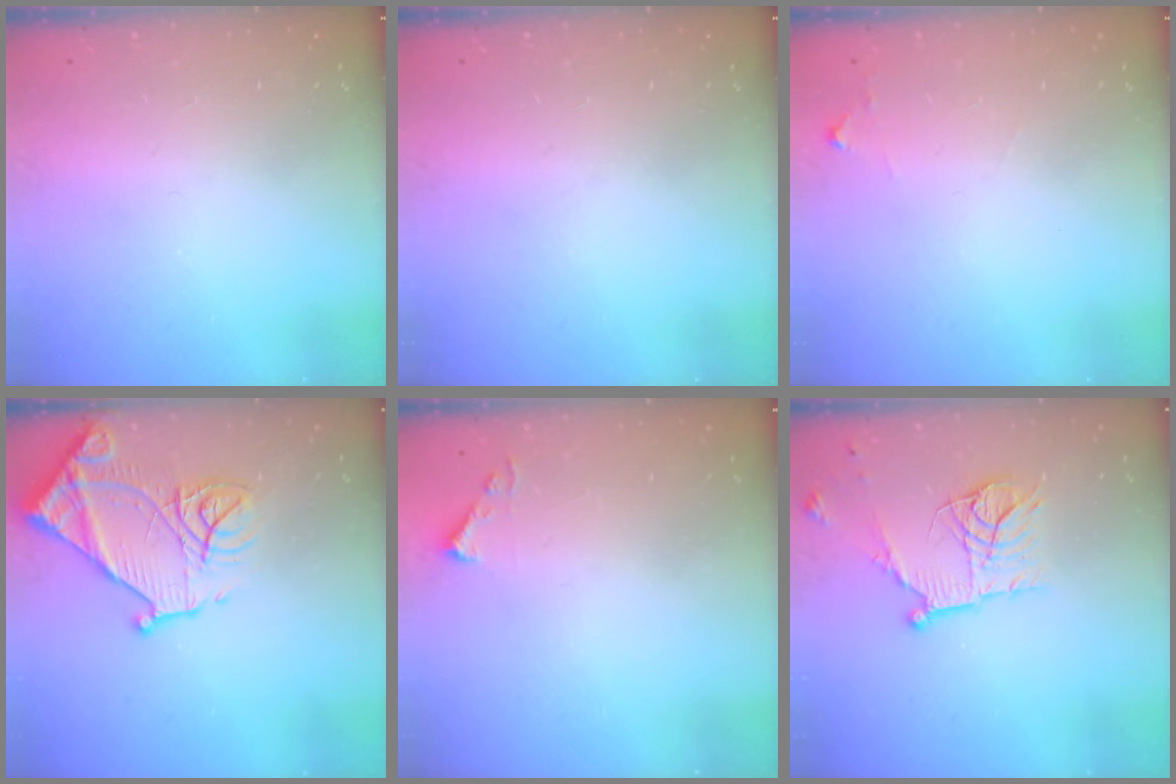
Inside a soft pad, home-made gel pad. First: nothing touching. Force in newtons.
{"total": 0.0}
{"total": 4.4, "press": 4.4, "slide": 0.7}
{"total": 17.7, "press": 17.7, "slide": 1.5}
{"total": 3.7, "press": 3.7, "slide": 0.4}
{"total": 14.9, "press": 14.8, "slide": 1.4}